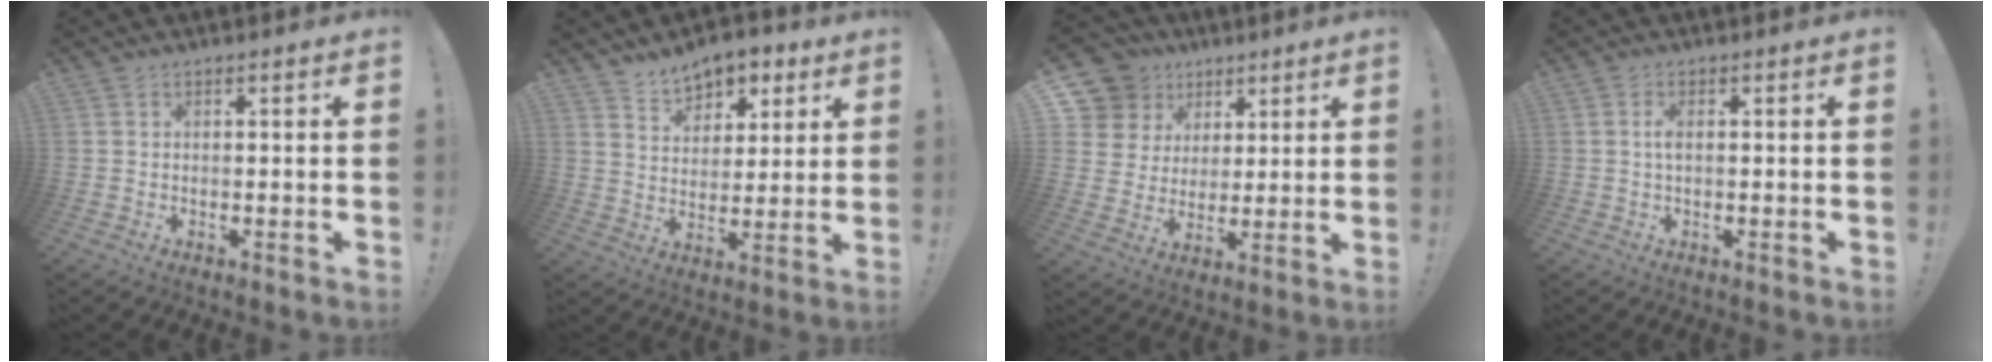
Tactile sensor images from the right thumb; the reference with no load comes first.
{"total": 8.7, "force": [6.4, 5.3, 2.4], "torque": [-0.036, -0.039, 0.123]}
{"total": 11.3, "force": [5.6, 9.5, 2.6], "torque": [-0.045, -0.036, 0.122]}
{"total": 2.0, "force": [-0.1, 0.7, 1.9], "torque": [-0.037, 0.004, -0.003]}